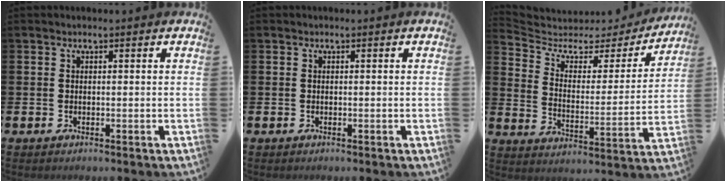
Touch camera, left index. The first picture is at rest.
{"total": 0.0}
{"total": 5.6, "force": [4.5, 2.8, 1.8], "torque": [-0.064, -0.035, 0.068]}